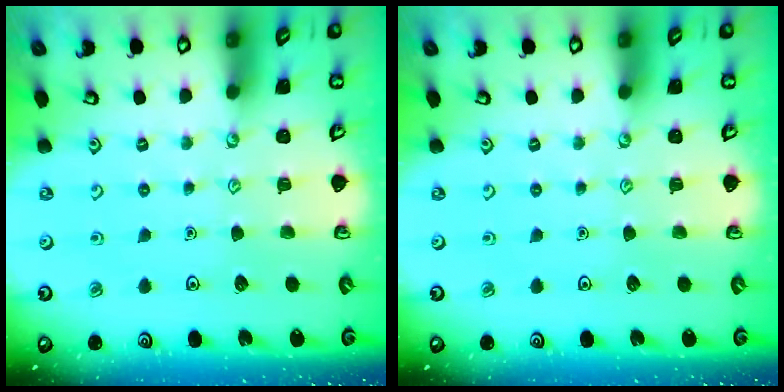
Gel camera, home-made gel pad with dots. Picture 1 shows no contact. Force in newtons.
{"total": 0.0}